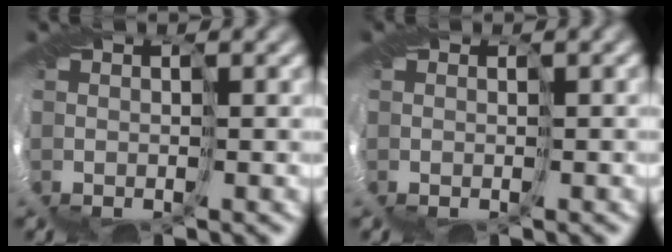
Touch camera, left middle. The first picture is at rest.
{"total": 0.0}